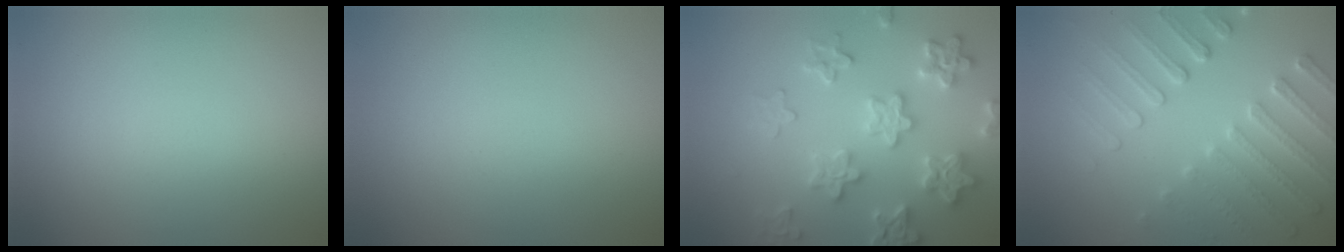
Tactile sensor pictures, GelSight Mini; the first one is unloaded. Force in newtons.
{"total": 0.0}
{"total": 5.9, "press": 5.8, "slide": 1.2}
{"total": 5.0, "press": 3.8, "slide": 3.3}